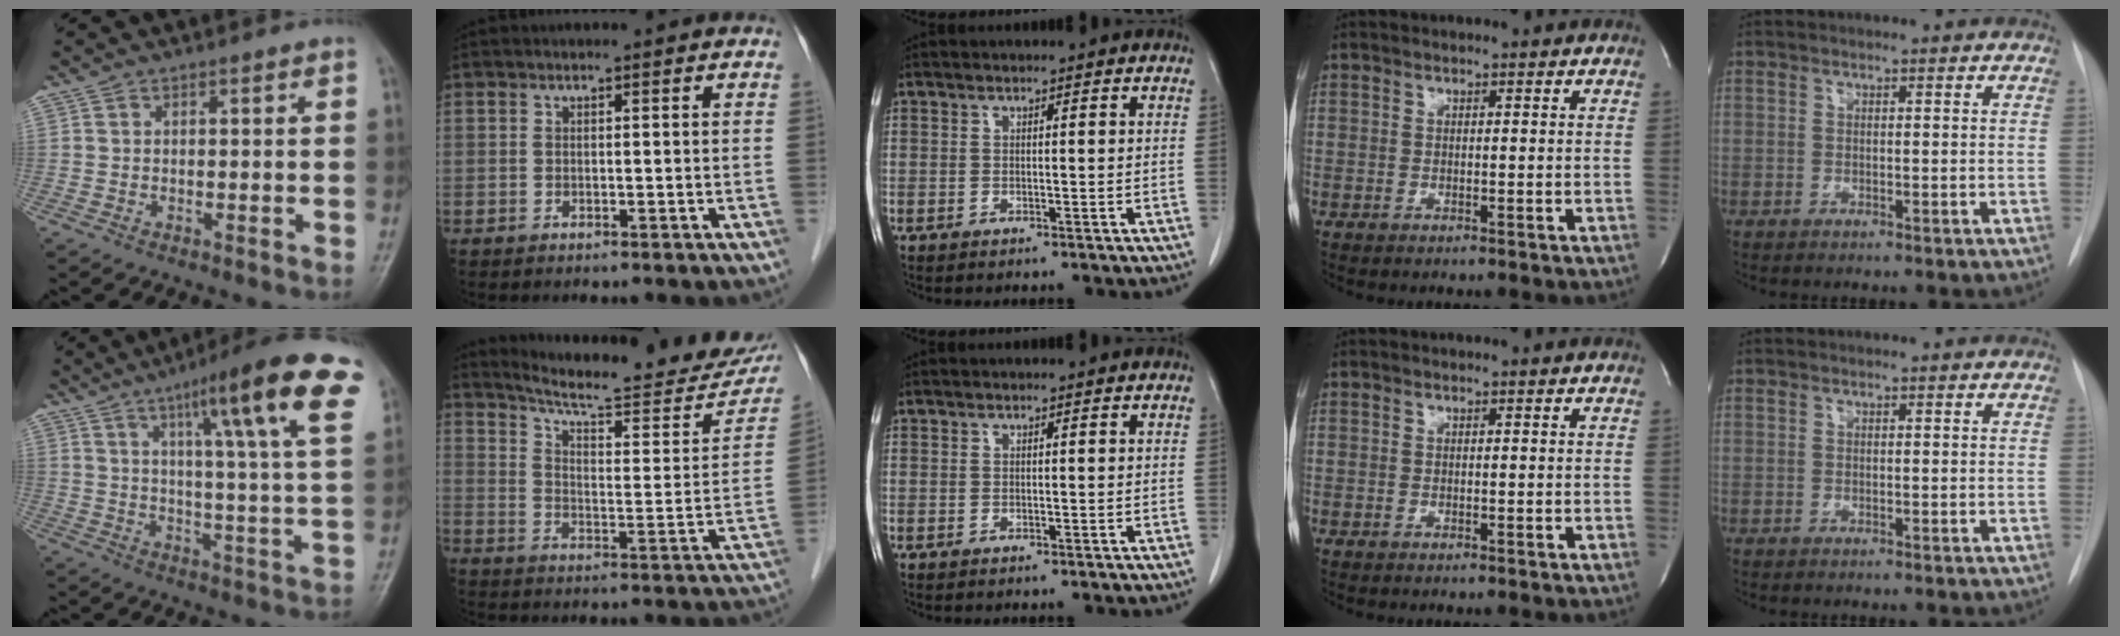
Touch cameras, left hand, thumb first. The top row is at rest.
{"thumb": {"total": 20.3, "force": [10.2, 2.5, 17.4], "torque": [-0.229, -0.026, 0.136]}, "index": {"total": 23.0, "force": [20.9, 3.4, 9.0], "torque": [-0.126, -0.055, 0.270]}}